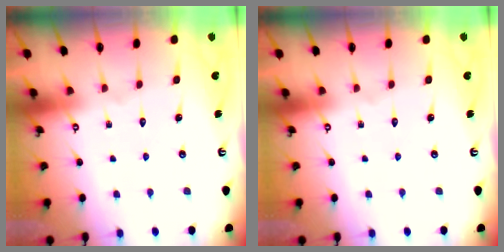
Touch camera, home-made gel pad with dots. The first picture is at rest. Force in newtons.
{"total": 0.0}